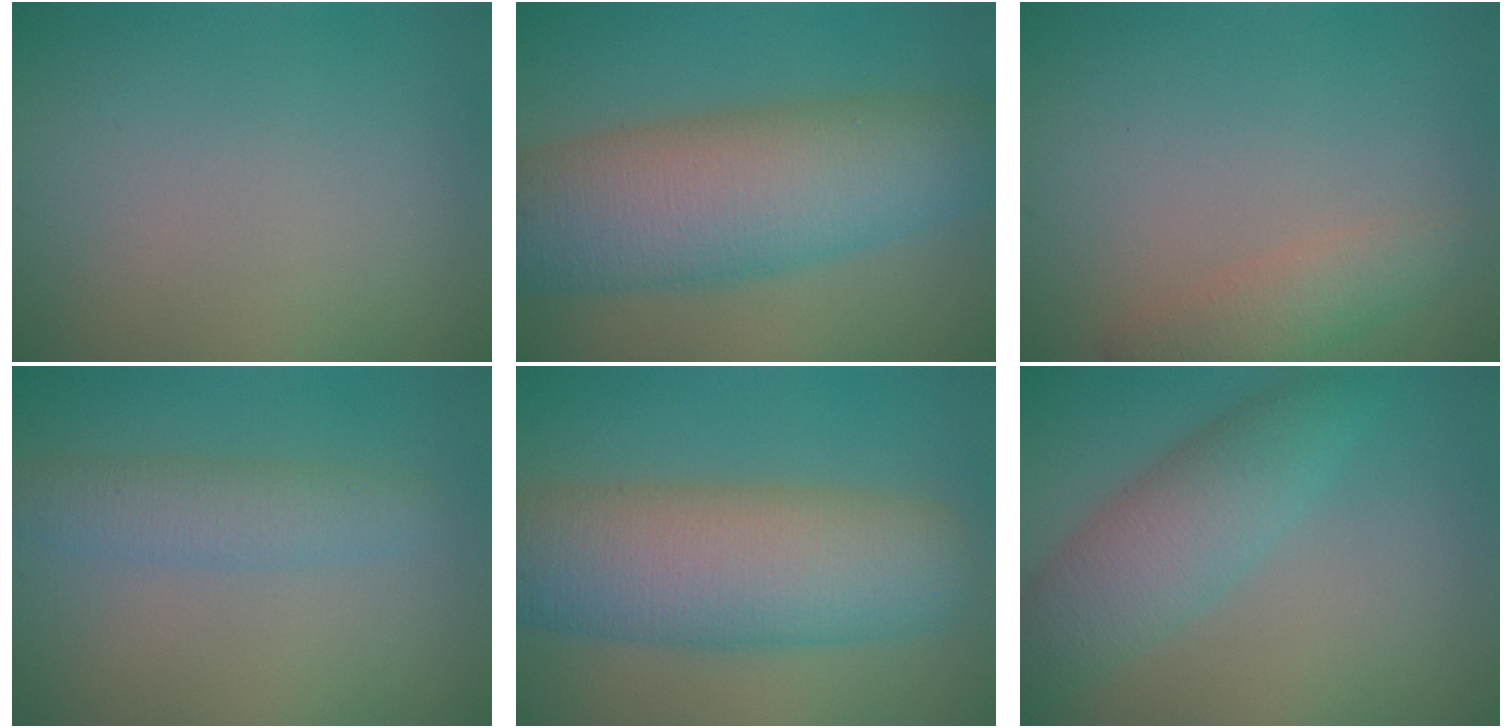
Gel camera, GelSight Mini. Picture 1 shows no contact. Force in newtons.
{"total": 10.8, "press": 10.8, "slide": 0.3}
{"total": 2.6, "press": 2.6, "slide": 0.1}
{"total": 2.9, "press": 2.9, "slide": 0.1}
{"total": 10.0, "press": 10.0, "slide": 0.1}
{"total": 5.3, "press": 5.3, "slide": 0.2}